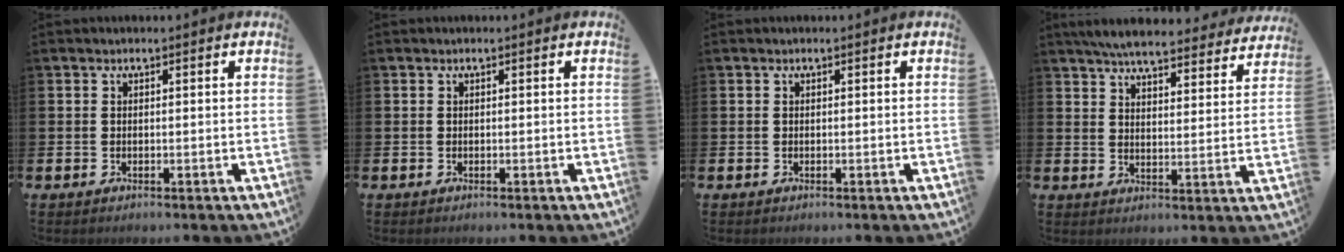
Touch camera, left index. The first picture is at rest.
{"total": 0.0}
{"total": 0.0}
{"total": 6.5, "force": [6.1, 0.8, 1.9], "torque": [-0.047, -0.038, 0.106]}